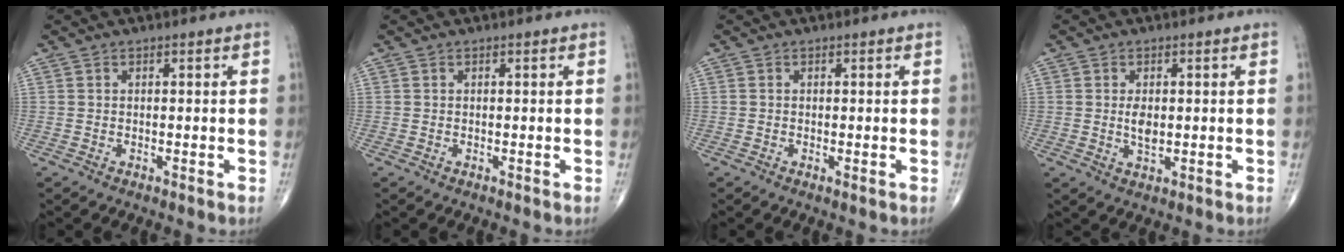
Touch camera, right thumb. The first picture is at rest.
{"total": 0.0}
{"total": 0.5, "force": [-0.1, 0.2, 0.5], "torque": [-0.011, -0.003, -0.003]}
{"total": 3.3, "force": [0.2, 1.7, 2.8], "torque": [-0.049, -0.007, 0.007]}